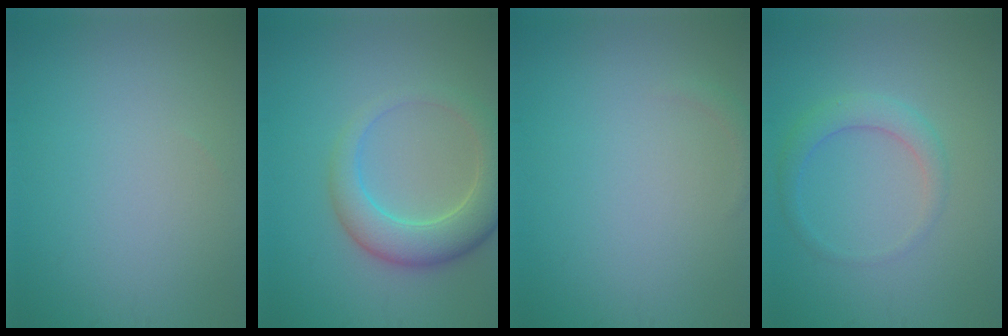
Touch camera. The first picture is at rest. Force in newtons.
{"total": 5.5, "press": 5.5, "slide": 0.5}
{"total": 0.7, "press": 0.7, "slide": 0.1}
{"total": 2.4, "press": 2.4, "slide": 0.1}